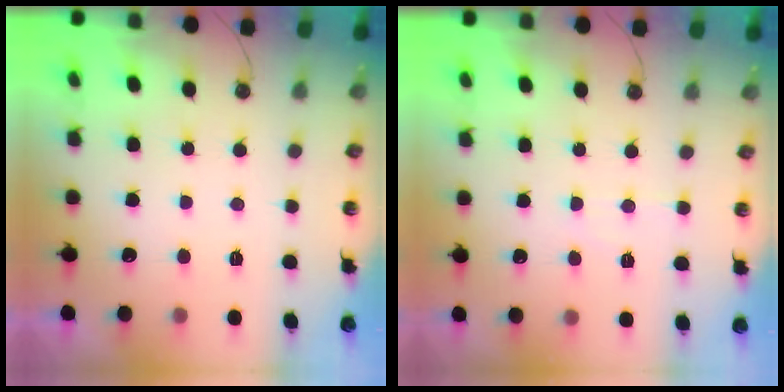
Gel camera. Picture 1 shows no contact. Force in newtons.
{"total": 4.6, "press": 4.6, "slide": 0.6}